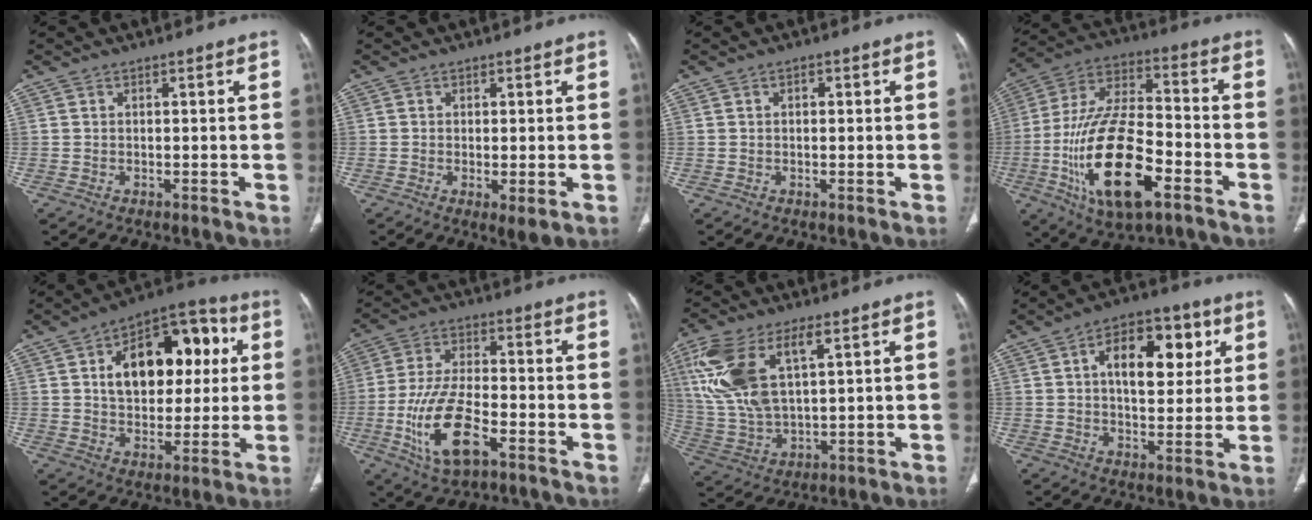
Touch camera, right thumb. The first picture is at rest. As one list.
[{"total": 2.8, "force": [-0.6, 0.8, 2.6], "torque": [-0.049, -0.013, -0.010]}, {"total": 1.2, "force": [0.4, 0.7, 0.9], "torque": [-0.013, 0.002, 0.006]}, {"total": 22.6, "force": [-8.3, 9.7, 18.7], "torque": [-0.357, 0.032, -0.142]}, {"total": 19.4, "force": [4.4, 11.8, 14.8], "torque": [-0.170, 0.020, 0.066]}, {"total": 13.4, "force": [-5.4, 5.5, 11.0], "torque": [-0.220, 0.016, -0.096]}, {"total": 16.1, "force": [5.9, 7.4, 12.9], "torque": [-0.285, -0.008, 0.123]}, {"total": 14.5, "force": [4.4, 8.0, 11.2], "torque": [-0.128, 0.003, 0.065]}]